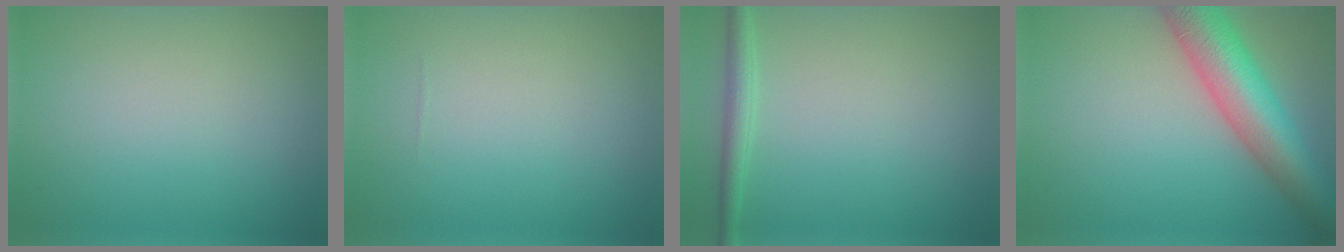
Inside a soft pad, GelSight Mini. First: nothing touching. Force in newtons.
{"total": 0.0}
{"total": 1.8, "press": 1.8, "slide": 0.1}
{"total": 8.5, "press": 8.4, "slide": 0.2}